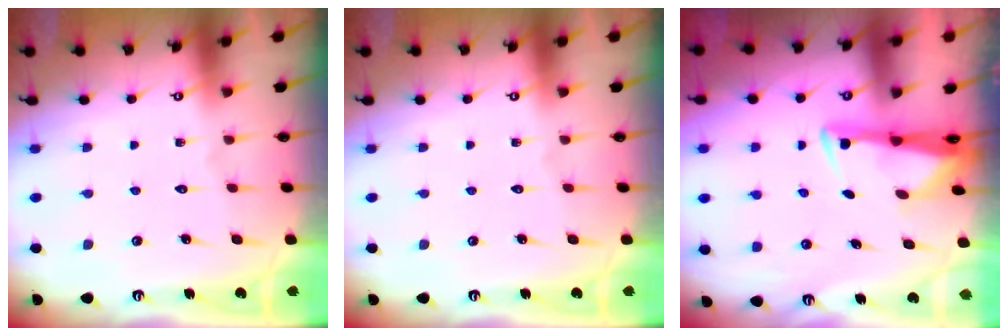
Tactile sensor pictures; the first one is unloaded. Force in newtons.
{"total": 0.0}
{"total": 2.9, "press": 2.8, "slide": 0.9}